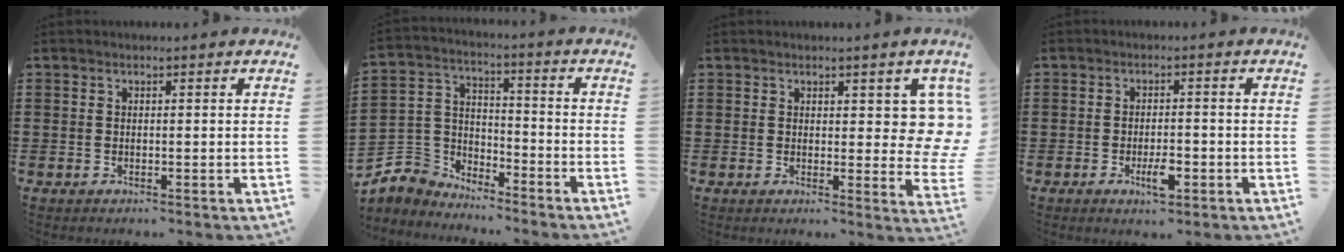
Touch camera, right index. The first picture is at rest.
{"total": 5.0, "force": [-3.9, 3.1, -0.1], "torque": [-0.038, -0.001, -0.089]}
{"total": 5.8, "force": [2.2, 3.0, 4.4], "torque": [-0.042, -0.009, 0.033]}
{"total": 3.9, "force": [-1.6, 1.3, 3.2], "torque": [-0.060, 0.001, -0.029]}